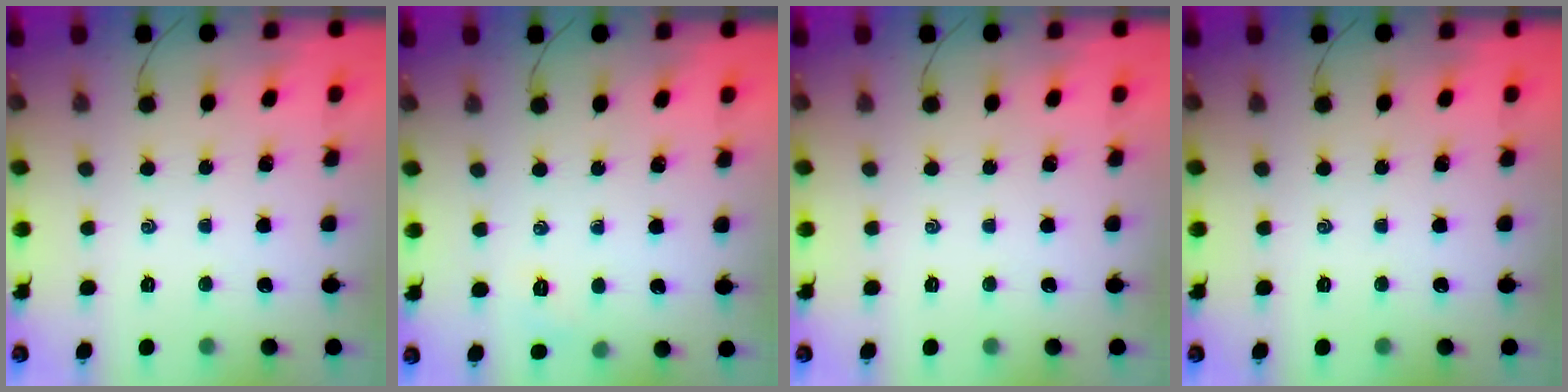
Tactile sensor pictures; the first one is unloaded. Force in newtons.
{"total": 4.3, "press": 4.2, "slide": 1.1}
{"total": 0.0}
{"total": 0.0}